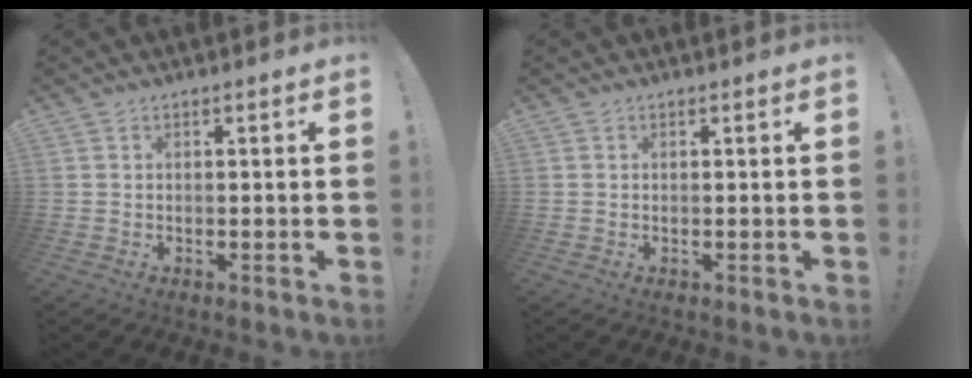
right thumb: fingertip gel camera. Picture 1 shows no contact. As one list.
[{"total": 0.0}]